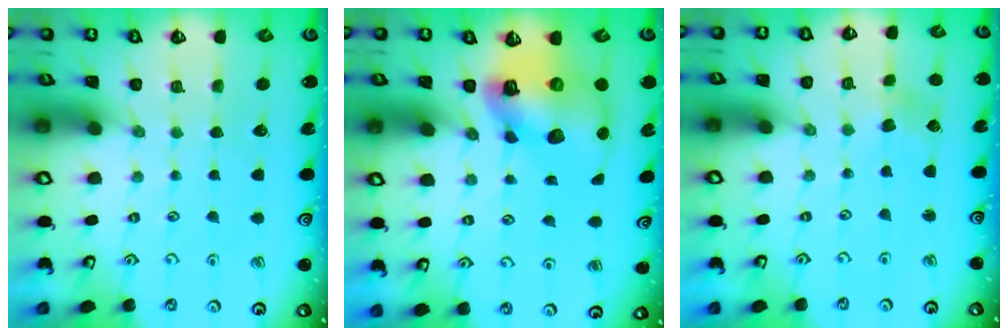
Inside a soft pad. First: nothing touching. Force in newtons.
{"total": 13.7, "press": 13.6, "slide": 1.7}
{"total": 4.0, "press": 3.9, "slide": 0.6}